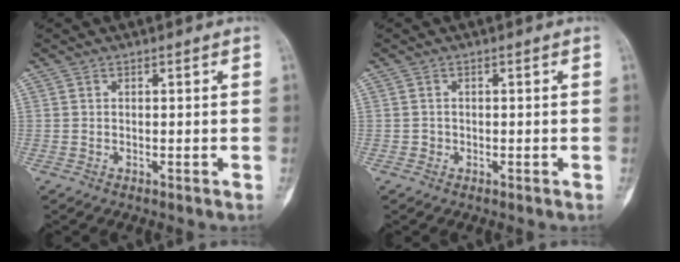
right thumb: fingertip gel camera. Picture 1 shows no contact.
{"total": 0.7, "force": [-0.2, 0.7, 0.0], "torque": [0.002, 0.004, -0.005]}